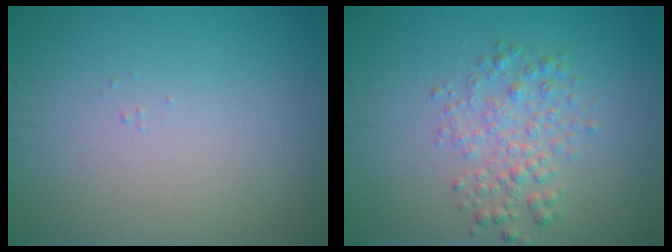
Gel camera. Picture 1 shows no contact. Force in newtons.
{"total": 2.8, "press": 2.8, "slide": 0.0}